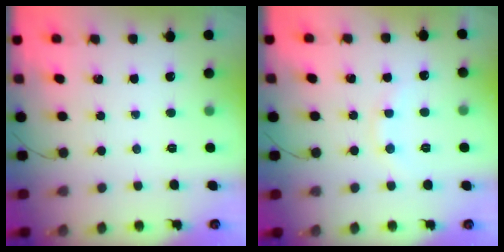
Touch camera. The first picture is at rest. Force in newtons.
{"total": 8.4, "press": 8.3, "slide": 1.3}